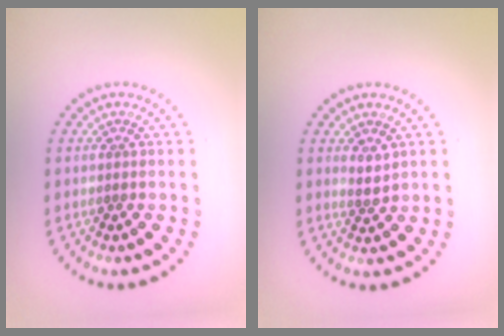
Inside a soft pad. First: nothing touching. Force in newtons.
{"total": 1.4, "press": 1.1, "slide": 0.8}